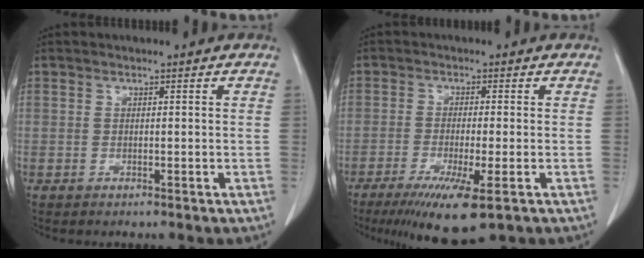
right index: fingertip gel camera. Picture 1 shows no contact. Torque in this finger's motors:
{"motor_torque": [1.29, -0.85, 0.43, 0.10]}